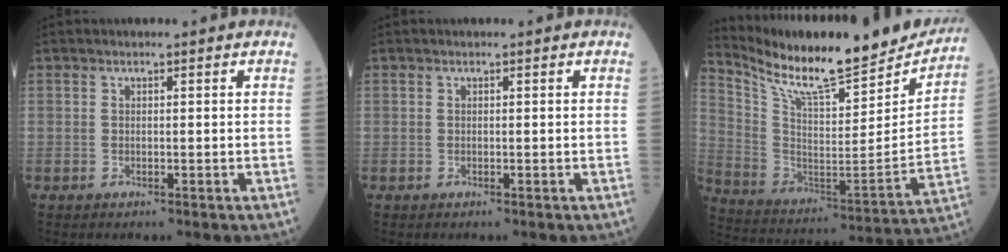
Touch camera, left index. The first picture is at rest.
{"total": 0.0}
{"total": 24.1, "force": [21.1, 3.8, 11.0], "torque": [-0.191, -0.044, 0.321]}